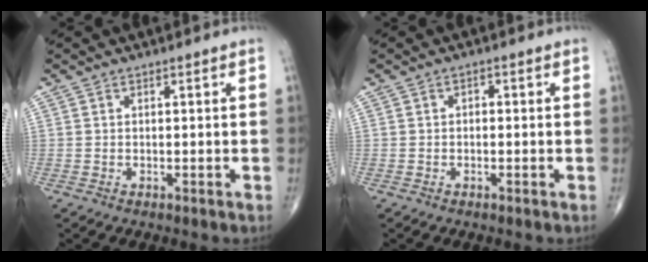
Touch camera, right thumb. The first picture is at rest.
{"total": 0.9, "force": [-0.1, 0.7, 0.6], "torque": [-0.003, 0.003, -0.007]}